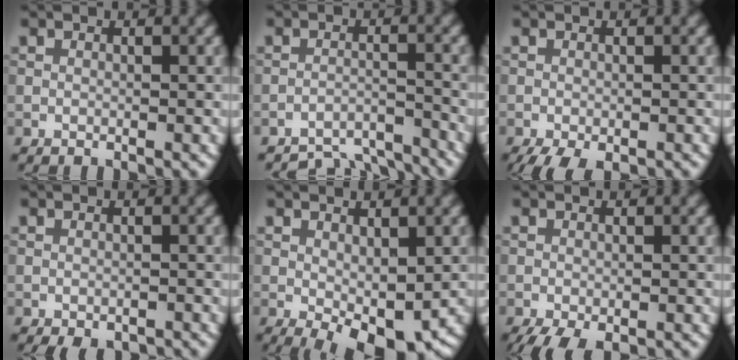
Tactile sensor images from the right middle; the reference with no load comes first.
{"total": 6.2, "force": [-6.0, 1.3, 1.1], "torque": [-0.016, -0.008, -0.086]}
{"total": 3.6, "force": [-2.7, 1.0, 2.2], "torque": [-0.032, -0.007, -0.042]}
{"total": 2.3, "force": [-1.8, 0.7, 1.1], "torque": [-0.015, -0.004, -0.024]}
{"total": 5.0, "force": [-1.3, 2.0, 4.4], "torque": [-0.071, -0.007, -0.015]}
{"total": 3.6, "force": [-2.6, 1.0, 2.2], "torque": [-0.035, -0.010, -0.041]}